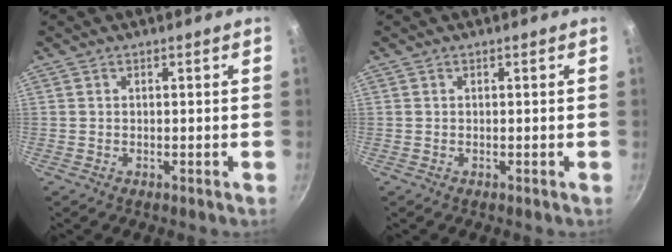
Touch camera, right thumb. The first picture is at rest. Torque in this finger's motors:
{"motor_torque": [0.00, 0.00, 0.08, -0.07, 0.00]}